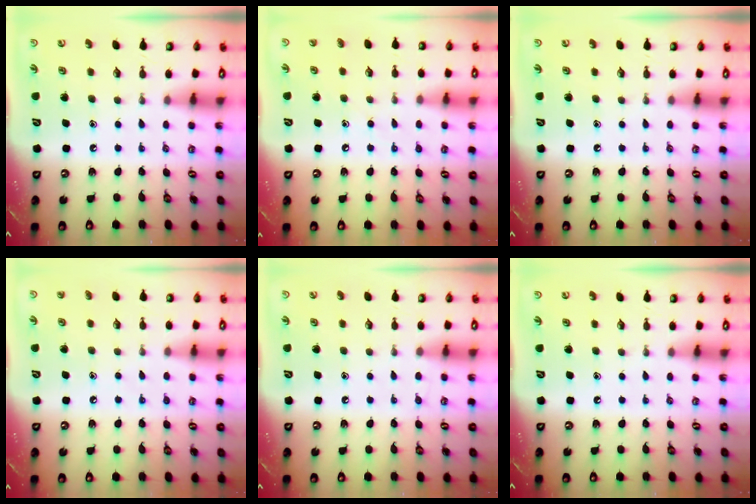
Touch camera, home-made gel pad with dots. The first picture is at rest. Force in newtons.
{"total": 7.1, "press": 7.1, "slide": 0.8}
{"total": 0.0}
{"total": 4.3, "press": 4.3, "slide": 0.5}
{"total": 4.0, "press": 4.0, "slide": 0.5}
{"total": 0.0}